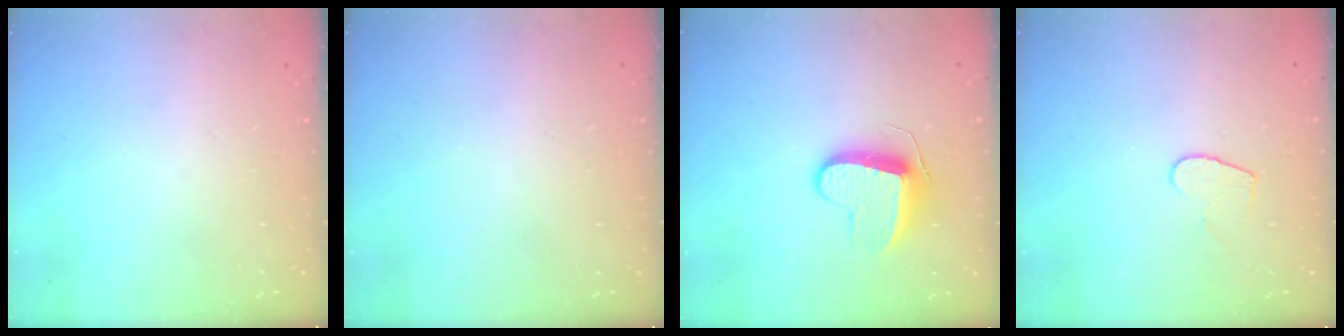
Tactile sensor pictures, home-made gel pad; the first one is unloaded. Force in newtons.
{"total": 0.6, "press": 0.6, "slide": 0.2}
{"total": 10.2, "press": 10.2, "slide": 0.3}
{"total": 5.8, "press": 5.8, "slide": 0.4}